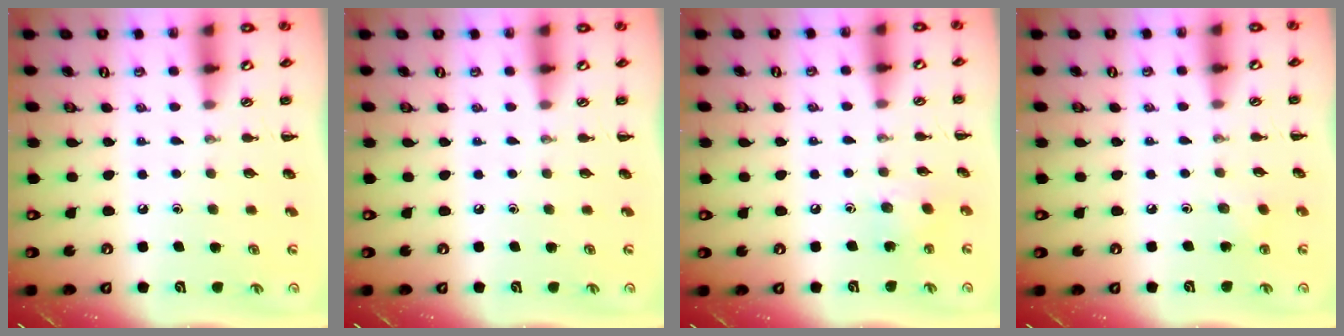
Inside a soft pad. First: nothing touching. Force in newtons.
{"total": 0.0}
{"total": 4.3, "press": 4.3, "slide": 0.5}
{"total": 2.6, "press": 2.5, "slide": 0.9}